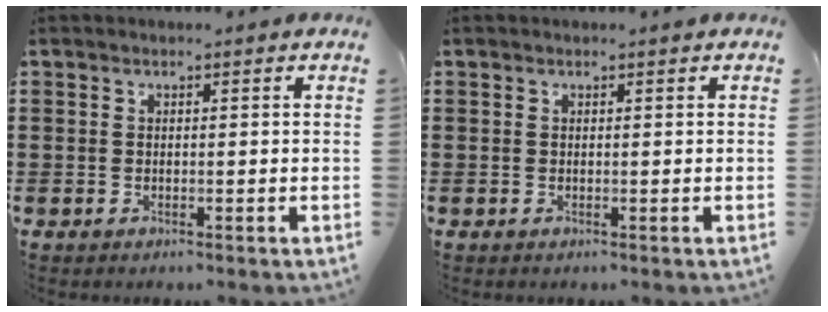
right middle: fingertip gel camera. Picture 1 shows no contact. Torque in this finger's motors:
{"motor_torque": [0.01, -0.01, 0.04, 0.00]}